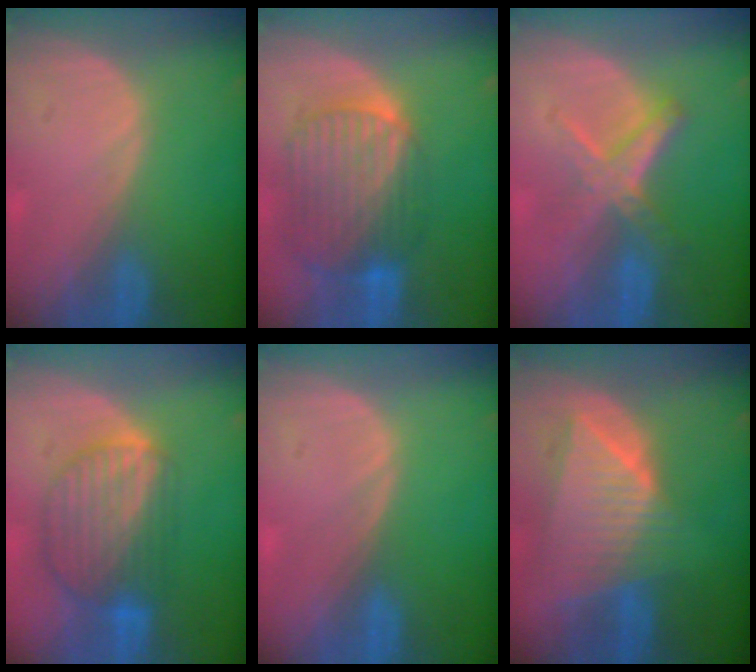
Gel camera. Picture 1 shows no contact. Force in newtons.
{"total": 10.3, "press": 8.7, "slide": 5.6}
{"total": 5.8, "press": 5.5, "slide": 1.8}
{"total": 8.8, "press": 7.8, "slide": 4.2}
{"total": 0.0}
{"total": 9.0, "press": 7.9, "slide": 4.3}